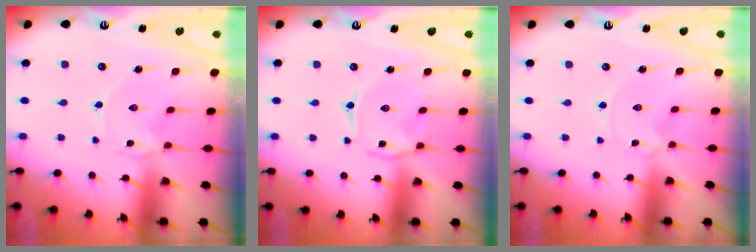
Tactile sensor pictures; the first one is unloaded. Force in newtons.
{"total": 2.7, "press": 2.7, "slide": 0.4}
{"total": 0.0}